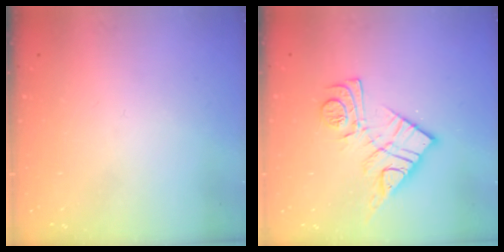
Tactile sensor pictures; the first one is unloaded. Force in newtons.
{"total": 13.5, "press": 13.5, "slide": 0.8}